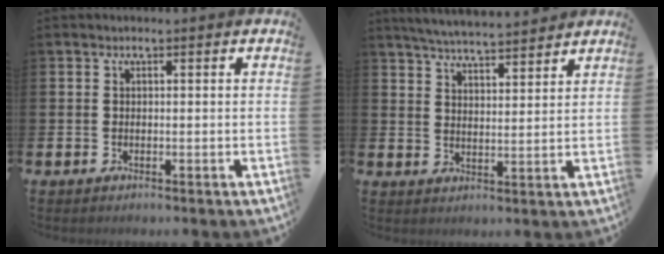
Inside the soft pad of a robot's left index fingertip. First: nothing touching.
{"total": 5.0, "force": [4.9, 0.0, 0.6], "torque": [-0.034, -0.029, 0.088]}